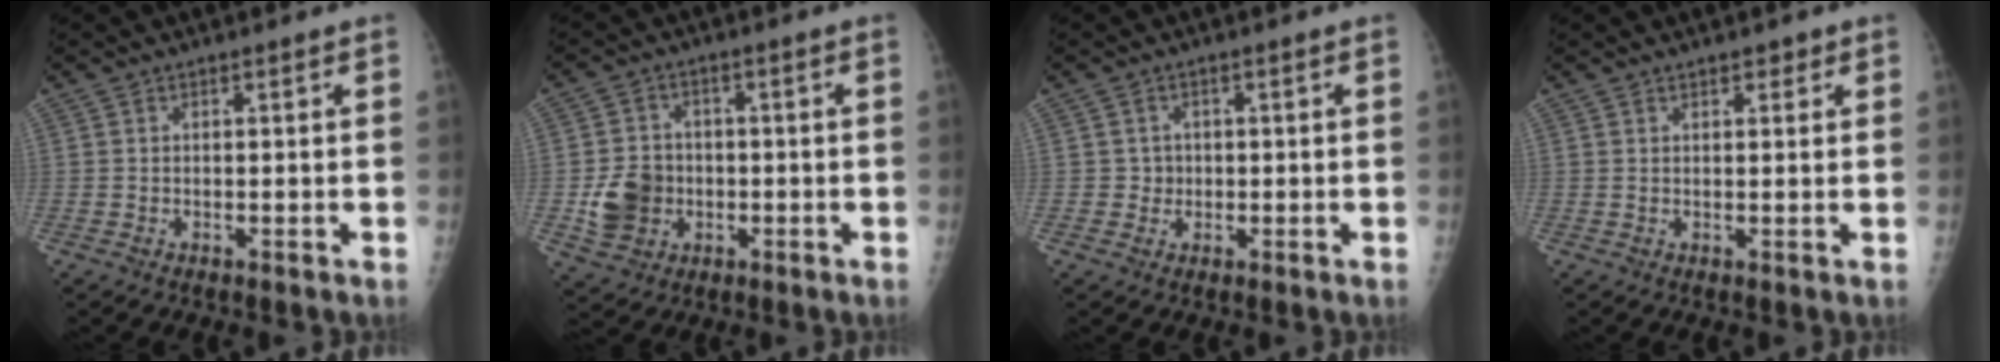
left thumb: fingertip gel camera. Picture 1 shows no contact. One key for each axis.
{"total": 8.2, "fx": -1.4, "fy": 7.2, "fz": 3.7, "tx": -0.047, "ty": 0.009, "tz": -0.022}
{"total": 2.2, "fx": -0.1, "fy": 2.1, "fz": 0.1, "tx": 0.014, "ty": 0.007, "tz": -0.004}
{"total": 2.0, "fx": 1.4, "fy": 0.9, "fz": 1.2, "tx": -0.006, "ty": -0.005, "tz": 0.017}